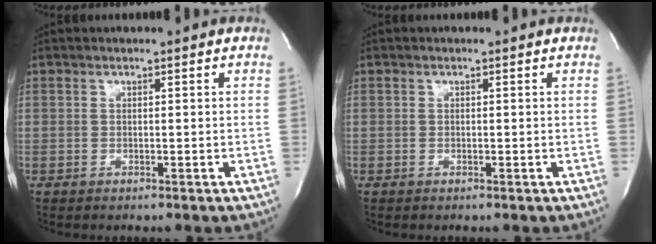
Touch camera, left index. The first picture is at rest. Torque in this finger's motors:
{"motor_torque": [-0.01, 0.02, 0.00, 0.00]}